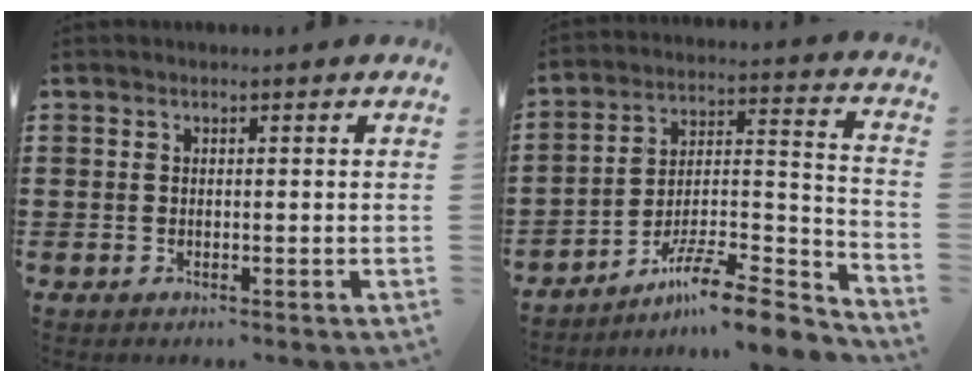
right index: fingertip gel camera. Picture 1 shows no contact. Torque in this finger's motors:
{"motor_torque": [-0.29, 0.56, -0.94, -0.21]}